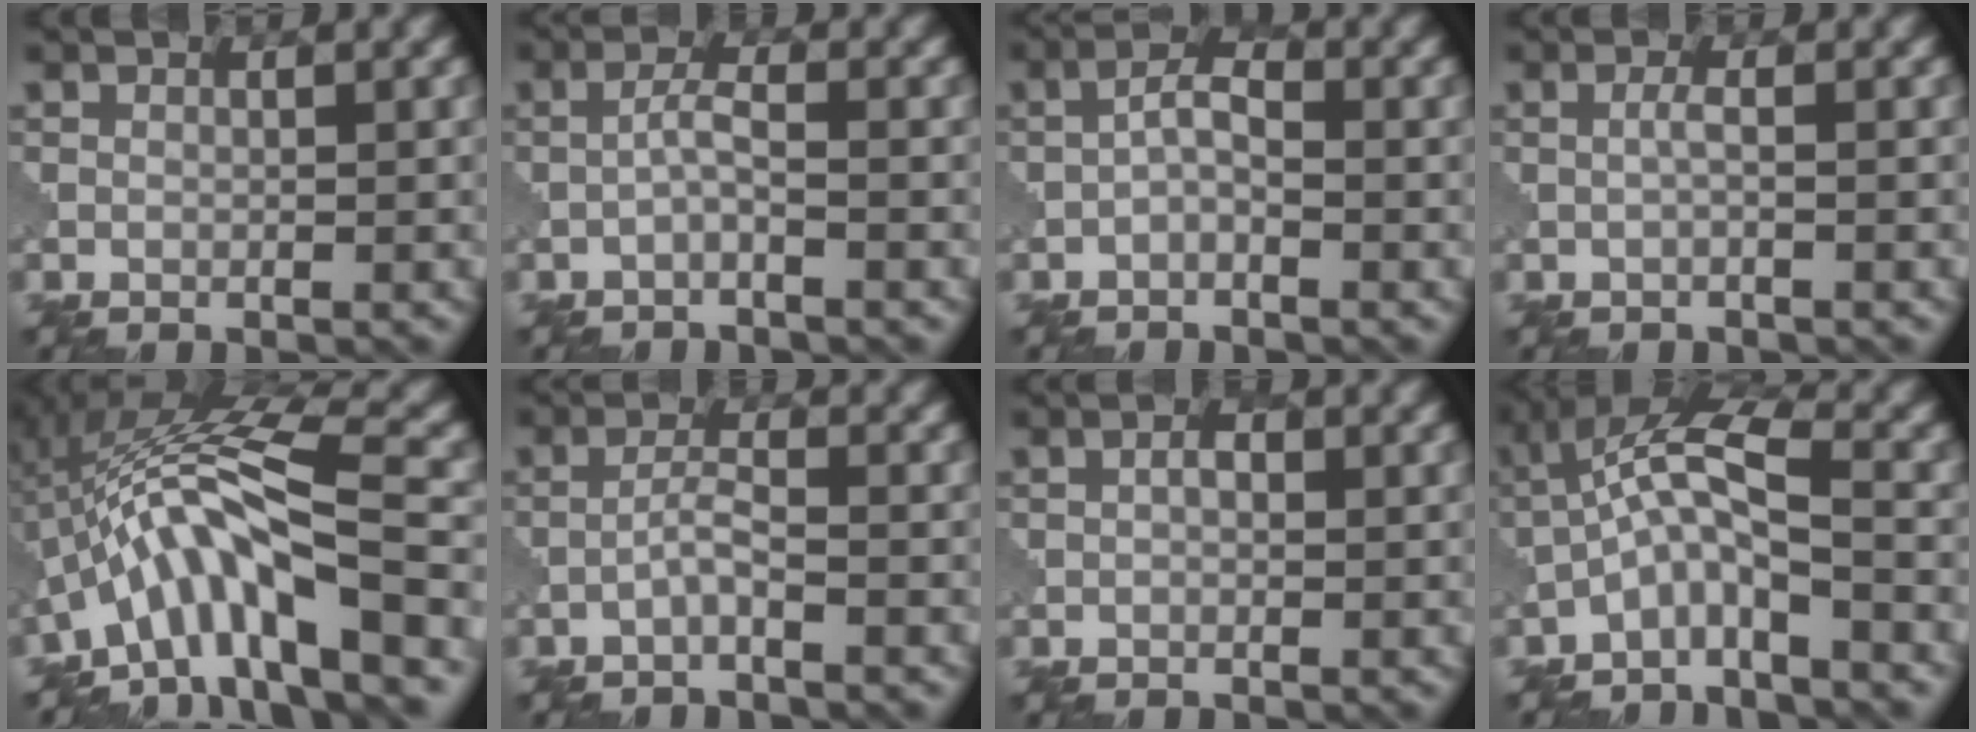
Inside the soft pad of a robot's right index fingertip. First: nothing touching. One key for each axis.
{"total": 1.6, "fx": -0.7, "fy": 0.2, "fz": 1.4, "tx": -0.031, "ty": 0.006, "tz": -0.018}
{"total": 2.1, "fx": -0.8, "fy": 0.8, "fz": 1.7, "tx": -0.034, "ty": 0.008, "tz": -0.020}
{"total": 1.0, "fx": -0.2, "fy": 0.1, "fz": 0.9, "tx": -0.020, "ty": 0.001, "tz": -0.004}
{"total": 10.2, "fx": -3.8, "fy": 2.2, "fz": 9.2, "tx": -0.152, "ty": 0.025, "tz": -0.066}
{"total": 1.7, "fx": -1.1, "fy": 0.1, "fz": 1.2, "tx": -0.028, "ty": 0.007, "tz": -0.026}
{"total": 1.3, "fx": 0.2, "fy": 0.8, "fz": 1.0, "tx": -0.012, "ty": -0.003, "tz": 0.002}
{"total": 5.4, "fx": -2.1, "fy": 1.2, "fz": 4.8, "tx": -0.098, "ty": 0.019, "tz": -0.052}